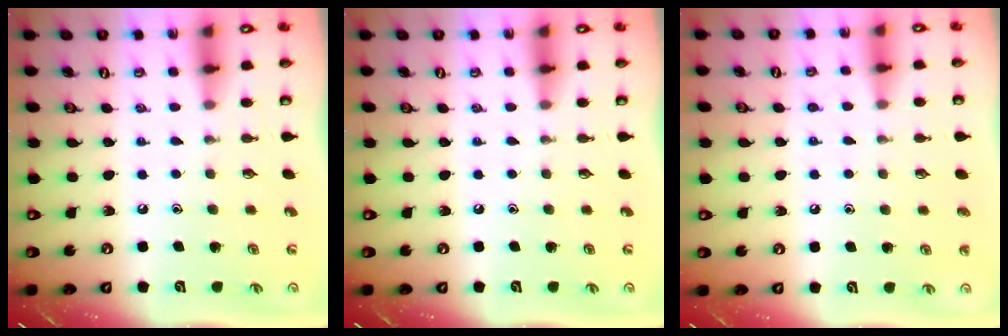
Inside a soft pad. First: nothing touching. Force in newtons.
{"total": 0.0}
{"total": 5.2, "press": 5.2, "slide": 0.6}